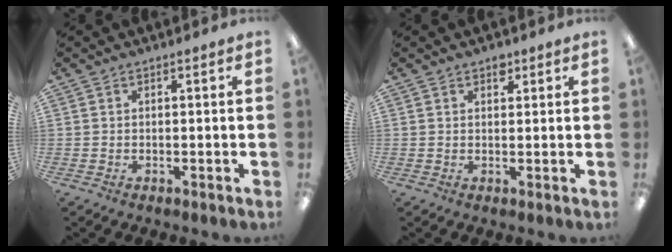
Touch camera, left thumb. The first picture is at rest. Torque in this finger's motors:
{"motor_torque": [0.28, -0.02, 0.51, -0.21, -0.01]}